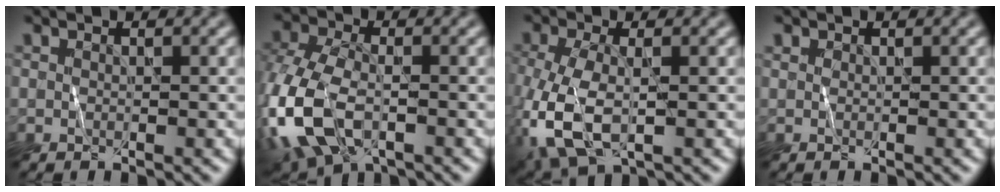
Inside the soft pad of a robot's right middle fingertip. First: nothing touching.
{"total": 10.9, "force": [-4.3, 6.3, 7.8], "torque": [-0.193, -0.030, -0.079]}
{"total": 7.9, "force": [-1.8, 4.2, 6.4], "torque": [-0.168, -0.019, -0.038]}
{"total": 0.0}